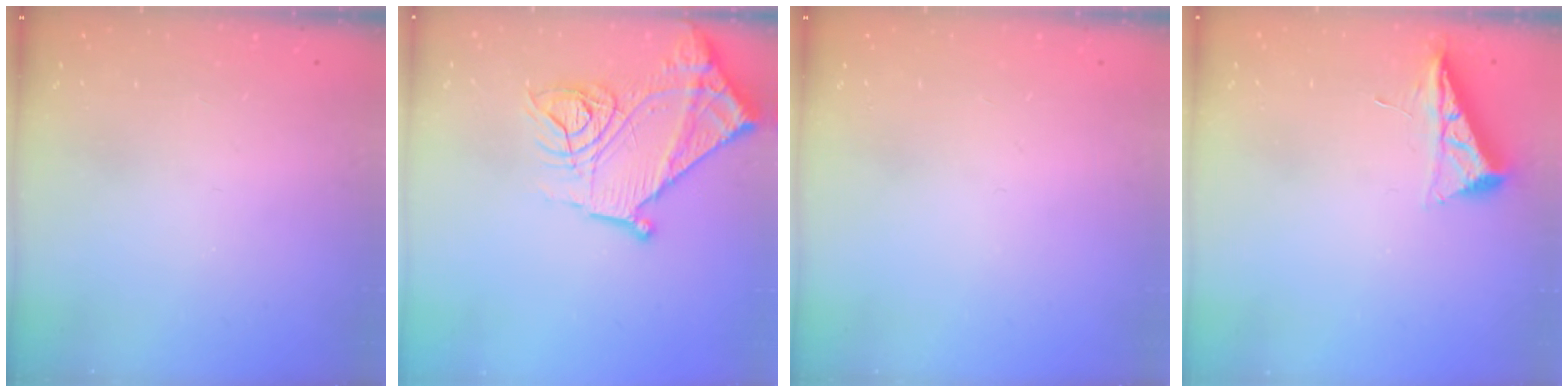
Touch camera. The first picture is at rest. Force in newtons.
{"total": 18.7, "press": 18.6, "slide": 1.7}
{"total": 0.0}
{"total": 6.8, "press": 6.8, "slide": 0.9}